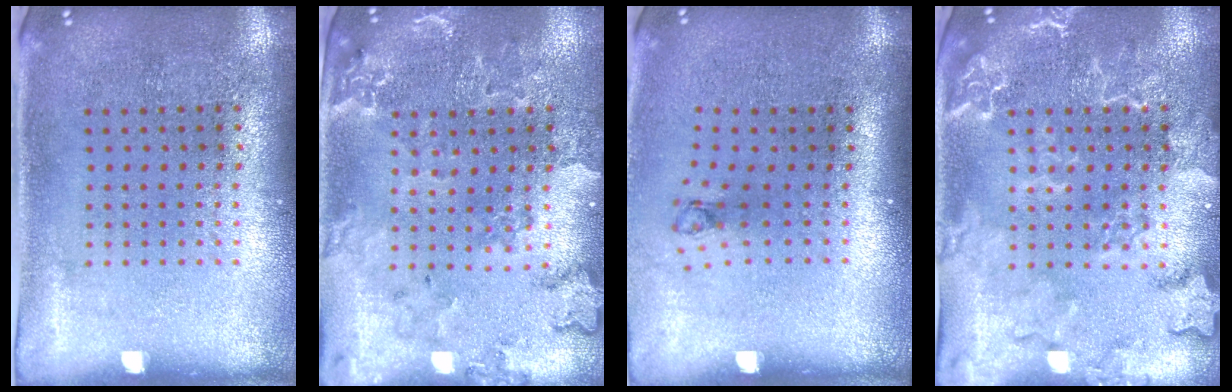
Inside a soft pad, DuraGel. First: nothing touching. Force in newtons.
{"total": 0.7, "press": 0.7, "slide": 0.2}
{"total": 0.7, "press": 0.3, "slide": 0.6}
{"total": 2.4, "press": 2.3, "slide": 0.5}